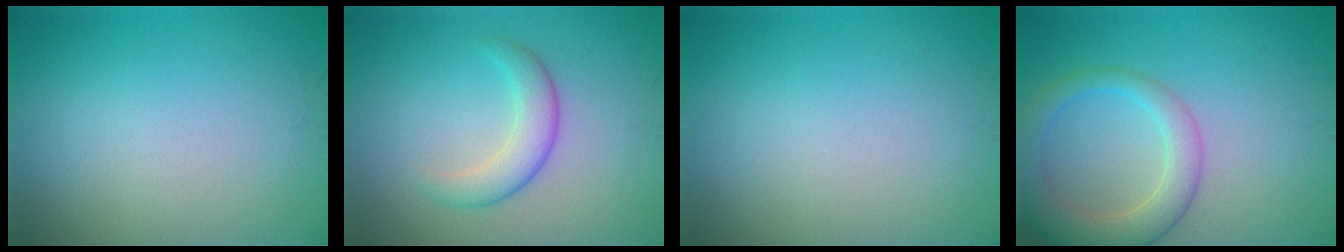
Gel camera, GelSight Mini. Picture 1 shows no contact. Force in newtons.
{"total": 2.8, "press": 2.8, "slide": 0.1}
{"total": 0.0}
{"total": 4.6, "press": 4.6, "slide": 0.2}